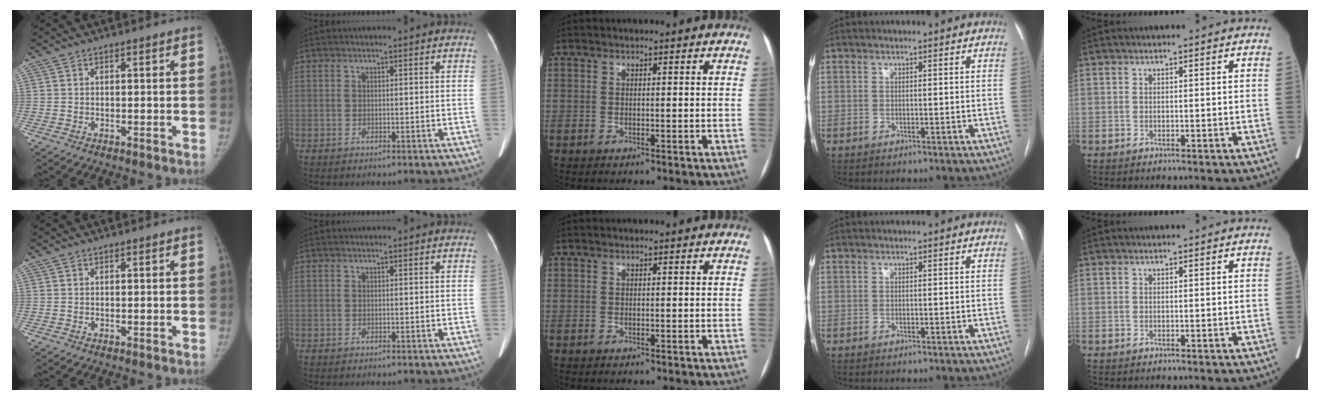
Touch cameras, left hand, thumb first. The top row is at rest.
{}